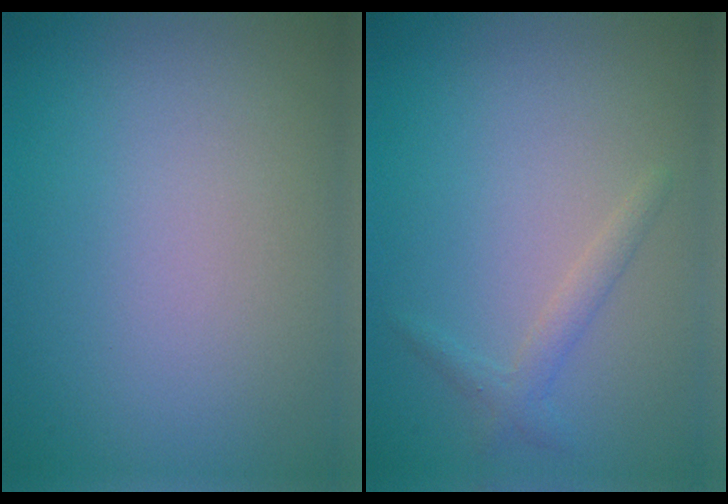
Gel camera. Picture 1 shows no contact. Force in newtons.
{"total": 1.5, "press": 1.4, "slide": 0.1}